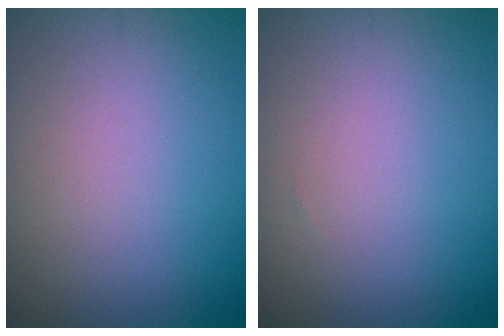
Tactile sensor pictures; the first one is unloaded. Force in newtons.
{"total": 0.0}